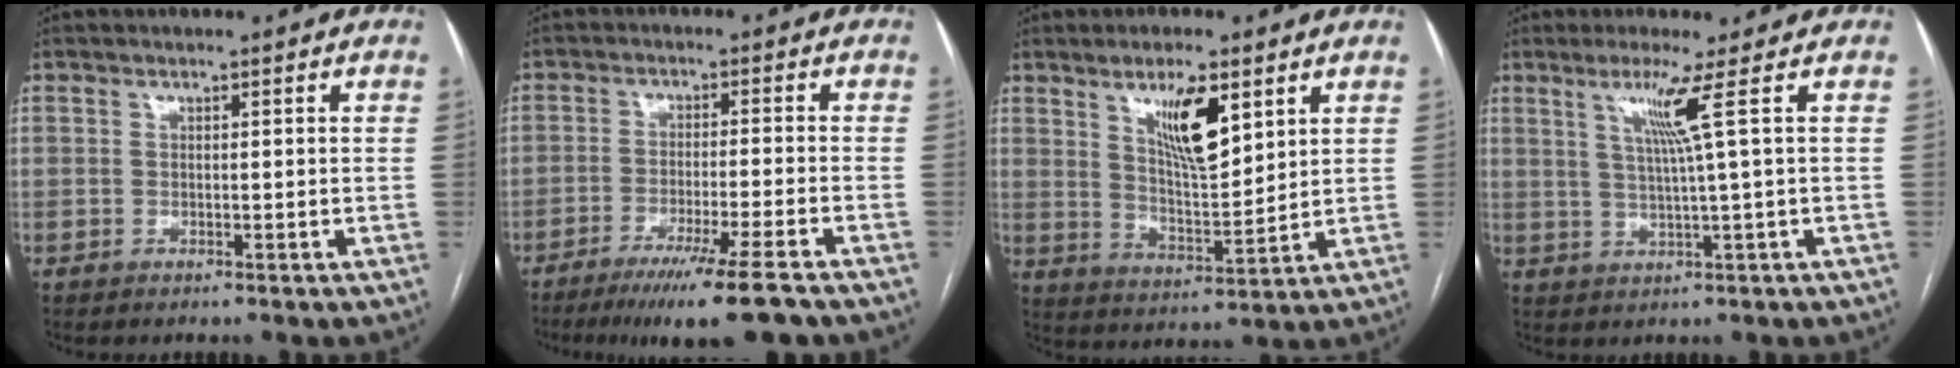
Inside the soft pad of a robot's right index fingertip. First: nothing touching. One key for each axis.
{"total": 12.1, "fx": -9.0, "fy": -0.9, "fz": 8.0, "tx": -0.118, "ty": -0.033, "tz": -0.139}
{"total": 9.6, "fx": 4.9, "fy": 2.2, "fz": 8.0, "tx": -0.145, "ty": -0.006, "tz": 0.094}
{"total": 5.1, "fx": 2.0, "fy": -2.1, "fz": 4.2, "tx": -0.085, "ty": -0.010, "tz": 0.047}